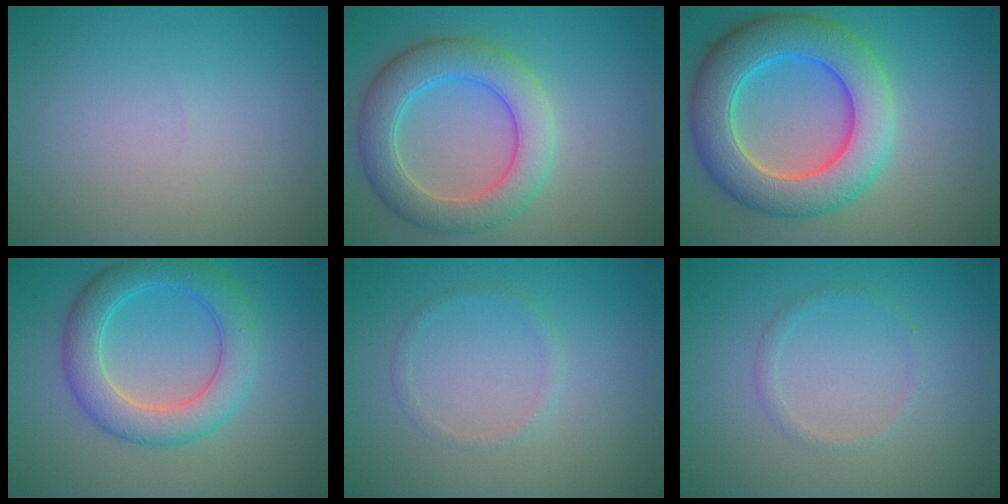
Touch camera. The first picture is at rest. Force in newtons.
{"total": 6.2, "press": 6.2, "slide": 0.2}
{"total": 9.0, "press": 9.0, "slide": 0.4}
{"total": 5.4, "press": 5.4, "slide": 0.1}
{"total": 1.0, "press": 0.9, "slide": 0.0}
{"total": 1.0, "press": 1.0, "slide": 0.0}